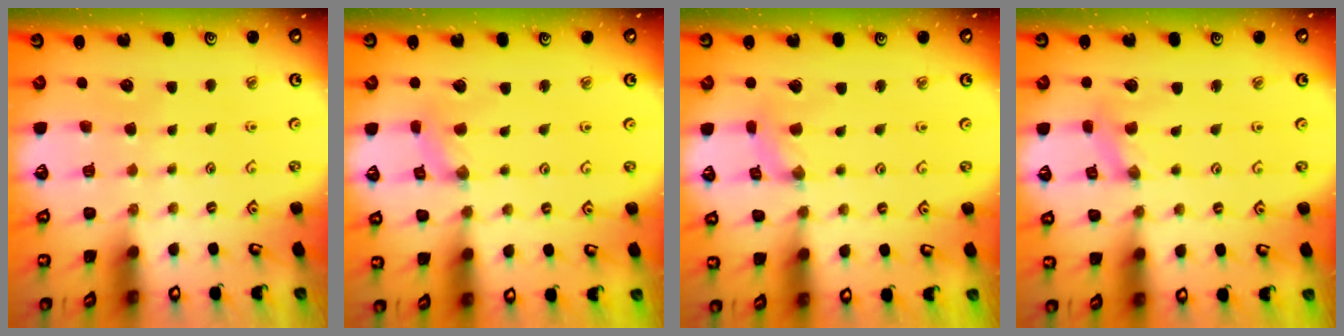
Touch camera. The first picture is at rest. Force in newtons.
{"total": 0.5, "press": 0.5, "slide": 0.2}
{"total": 1.4, "press": 1.3, "slide": 0.3}
{"total": 0.0}